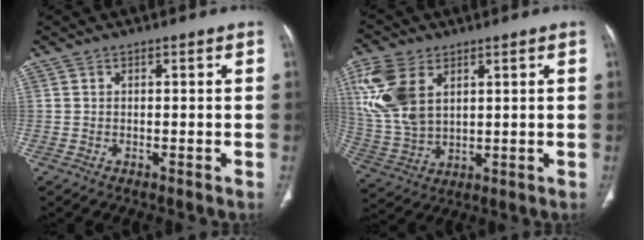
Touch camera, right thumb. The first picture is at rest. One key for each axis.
{"total": 14.1, "fx": 5.2, "fy": 8.6, "fz": 9.8, "tx": -0.218, "ty": -0.010, "tz": 0.117}